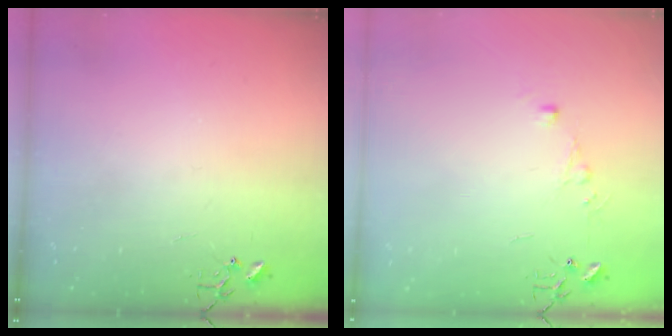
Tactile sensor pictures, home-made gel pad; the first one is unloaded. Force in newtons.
{"total": 4.4, "press": 4.4, "slide": 0.5}